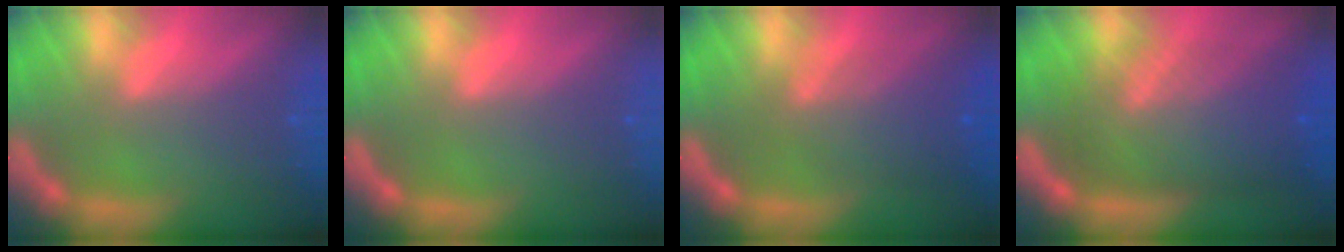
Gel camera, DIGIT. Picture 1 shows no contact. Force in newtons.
{"total": 0.0}
{"total": 5.6}
{"total": 9.6}